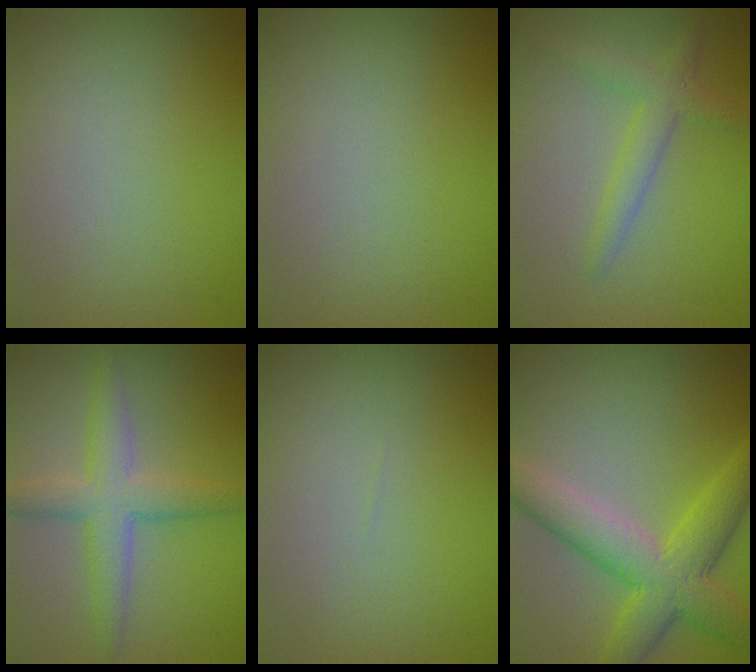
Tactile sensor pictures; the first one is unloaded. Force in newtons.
{"total": 0.0}
{"total": 2.6, "press": 2.6, "slide": 0.2}
{"total": 4.5, "press": 4.5, "slide": 0.2}
{"total": 0.0}
{"total": 6.9, "press": 6.9, "slide": 0.3}